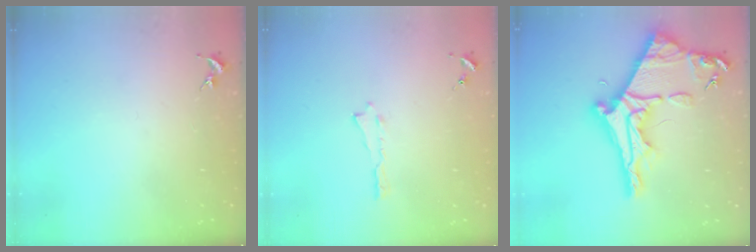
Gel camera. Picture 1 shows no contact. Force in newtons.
{"total": 0.0}
{"total": 10.1, "press": 10.1, "slide": 1.0}